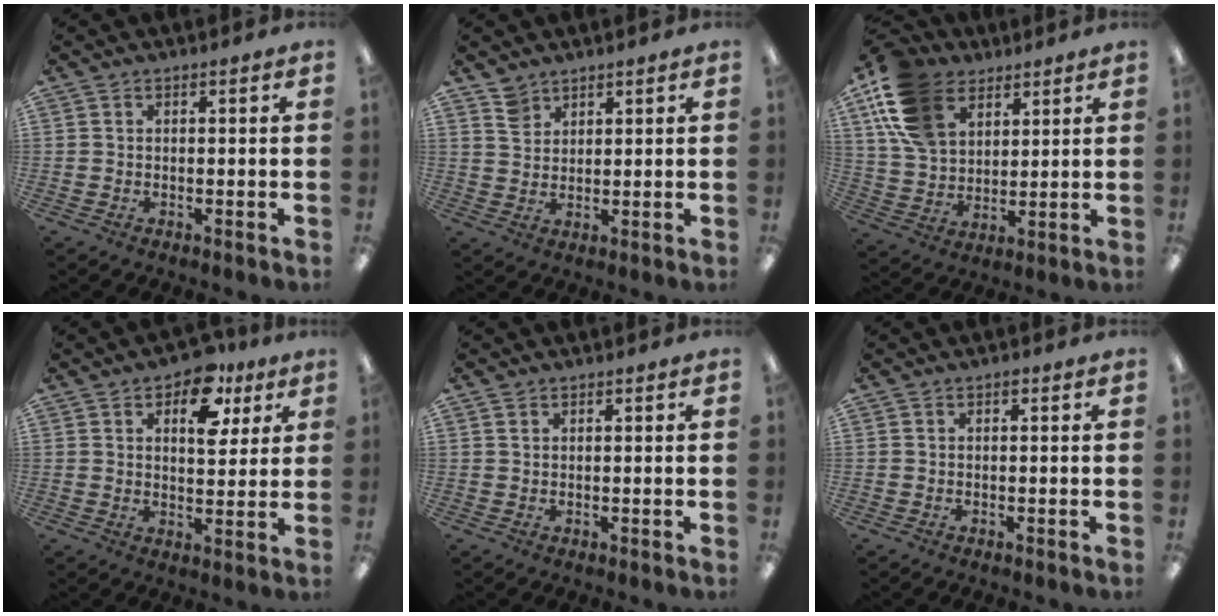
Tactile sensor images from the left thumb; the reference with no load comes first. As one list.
[{"total": 4.5, "force": [3.5, 2.7, 1.0], "torque": [-0.015, -0.011, 0.066]}, {"total": 17.3, "force": [9.1, 11.6, 9.0], "torque": [-0.199, -0.018, 0.178]}, {"total": 12.2, "force": [6.4, 6.9, 7.7], "torque": [-0.095, -0.020, 0.107]}, {"total": 0.9, "force": [0.6, 0.6, 0.3], "torque": [-0.009, 0.001, 0.012]}, {"total": 0.7, "force": [0.4, 0.3, 0.4], "torque": [-0.010, 0.003, 0.007]}]